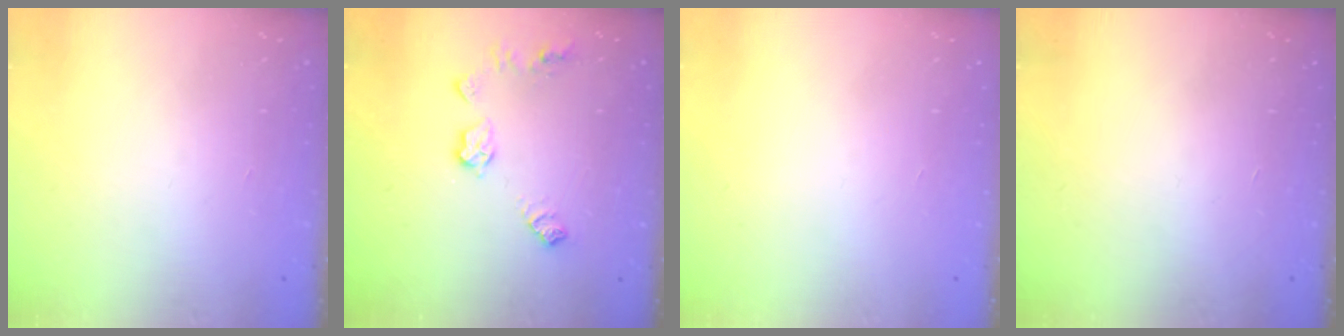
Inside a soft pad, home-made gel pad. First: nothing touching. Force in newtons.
{"total": 8.7, "press": 8.7, "slide": 0.2}
{"total": 0.0}
{"total": 0.0}